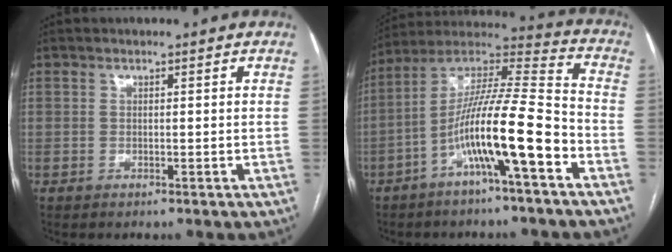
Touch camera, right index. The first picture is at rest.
{"total": 15.5, "force": [-6.2, 0.7, 14.2], "torque": [-0.257, 0.013, -0.111]}